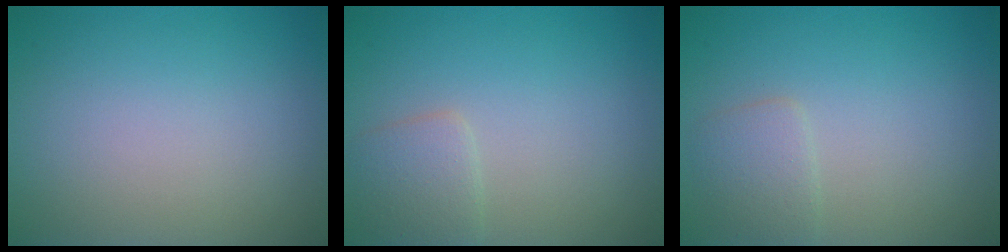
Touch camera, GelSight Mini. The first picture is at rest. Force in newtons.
{"total": 1.9, "press": 1.9, "slide": 0.1}
{"total": 1.8, "press": 1.8, "slide": 0.0}